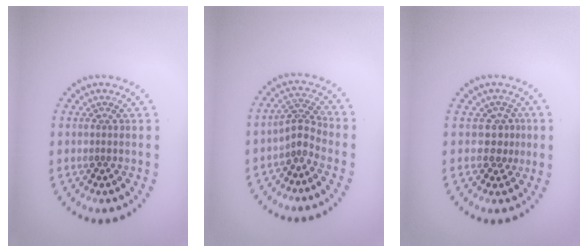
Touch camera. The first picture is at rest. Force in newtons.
{"total": 2.2, "press": 1.6, "slide": 1.6}
{"total": 1.8, "press": 1.5, "slide": 1.0}